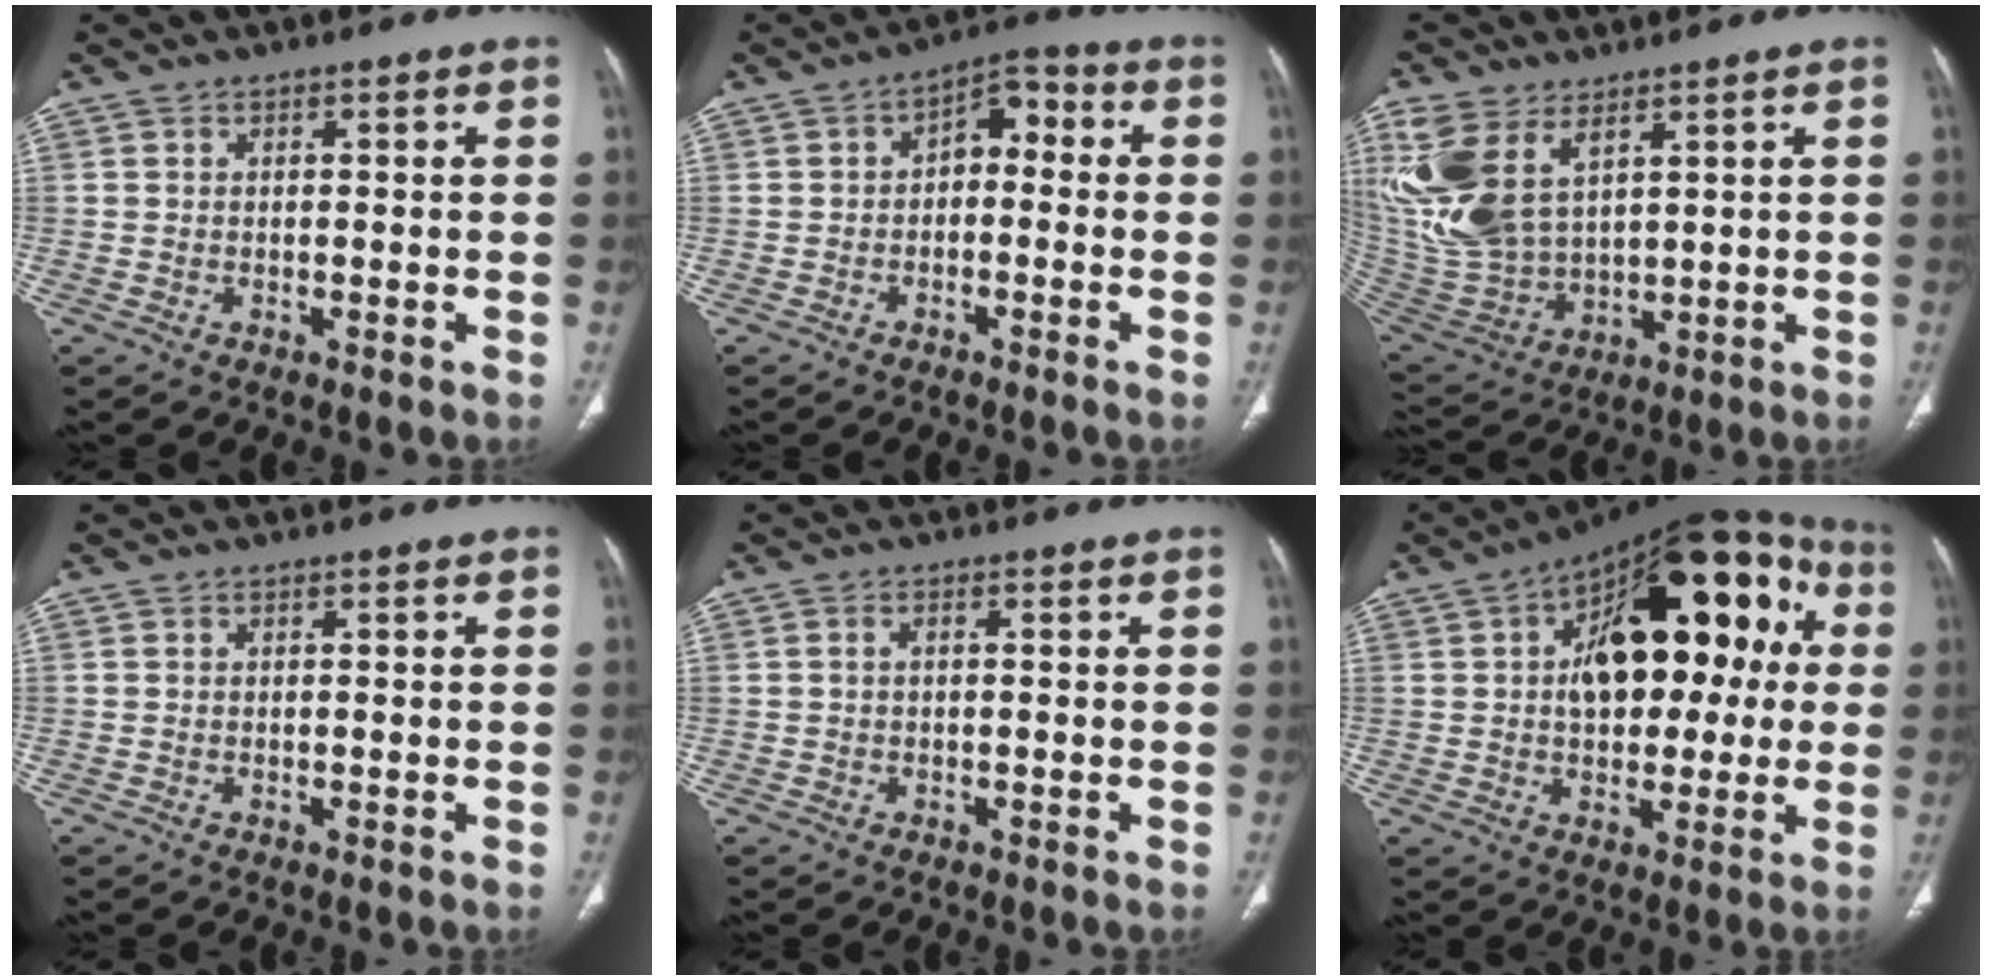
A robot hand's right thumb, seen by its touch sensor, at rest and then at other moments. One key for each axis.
{"total": 6.3, "fx": -0.2, "fy": 4.0, "fz": 4.9, "tx": -0.050, "ty": 0.035, "tz": -0.017}
{"total": 16.9, "fx": 7.1, "fy": 9.8, "fz": 11.7, "tx": -0.266, "ty": -0.021, "tz": 0.159}
{"total": 0.0}
{"total": 1.0, "fx": 0.1, "fy": 0.5, "fz": 0.8, "tx": -0.016, "ty": 0.004, "tz": 0.000}
{"total": 25.1, "fx": 4.3, "fy": 13.4, "fz": 20.7, "tx": -0.261, "ty": 0.039, "tz": 0.057}